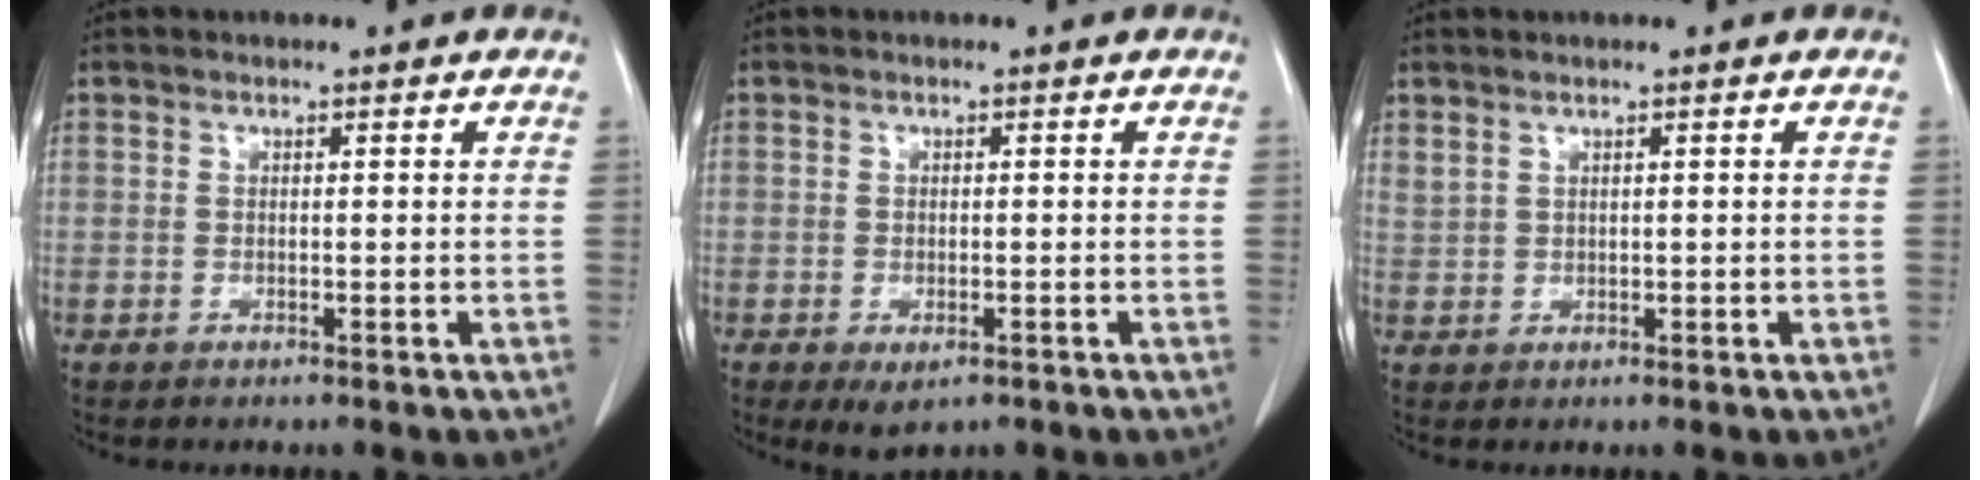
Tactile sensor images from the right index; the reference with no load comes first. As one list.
[{"total": 3.3, "force": [-1.8, 1.6, 2.2], "torque": [-0.033, -0.006, -0.018]}, {"total": 1.3, "force": [1.1, 0.6, 0.5], "torque": [-0.011, 0.010, 0.030]}]